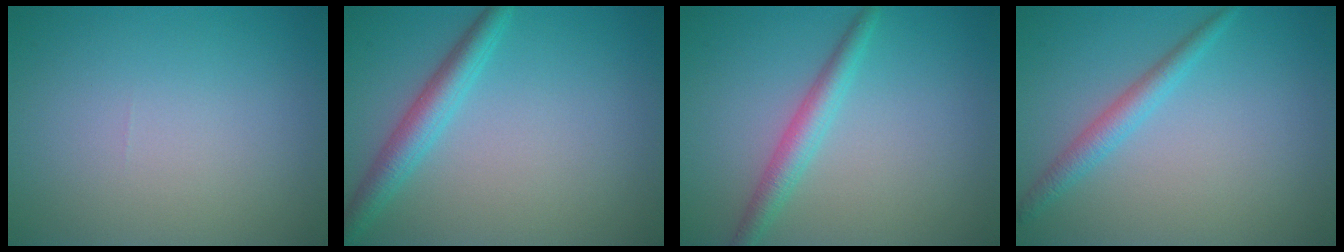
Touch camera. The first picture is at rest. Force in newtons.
{"total": 3.2, "press": 3.2, "slide": 0.1}
{"total": 2.7, "press": 2.7, "slide": 0.1}
{"total": 2.2, "press": 2.2, "slide": 0.1}